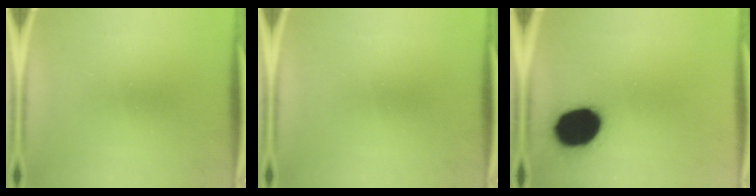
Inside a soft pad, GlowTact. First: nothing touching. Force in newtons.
{"total": 0.0}
{"total": 17.4}